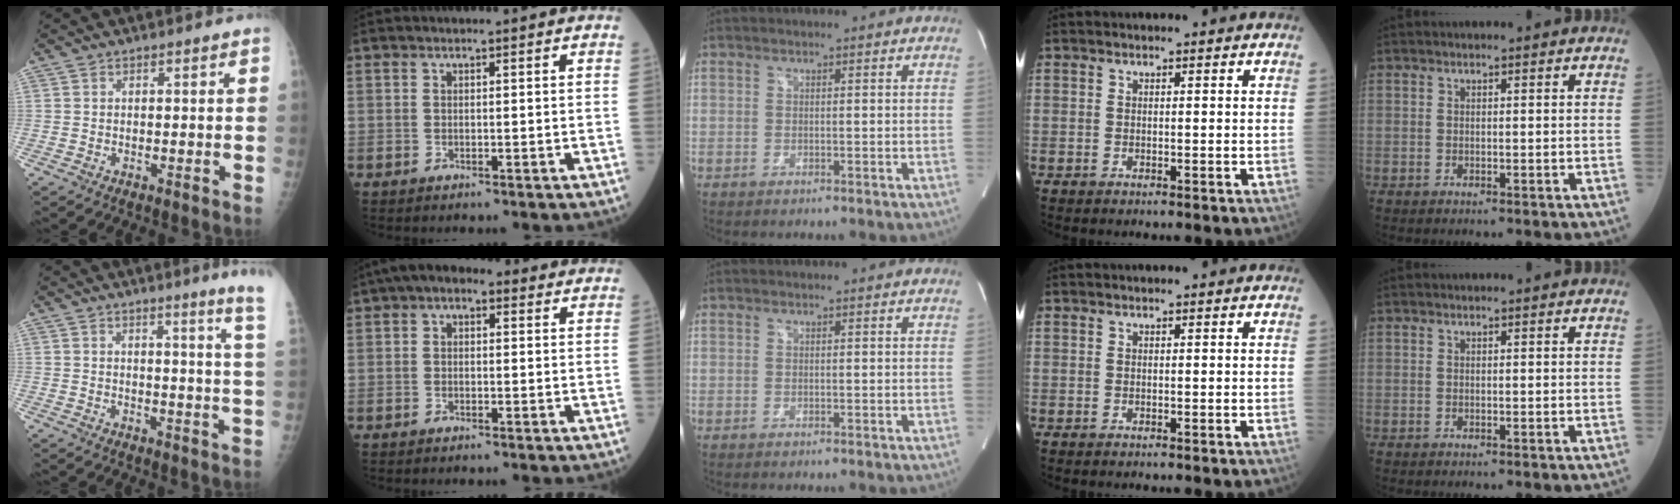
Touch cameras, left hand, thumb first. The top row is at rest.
{"thumb": {"total": 9.7, "force": [7.3, -1.7, 6.2], "torque": [-0.075, -0.068, 0.065]}, "index": {"total": 5.1, "force": [2.5, 2.8, 3.4], "torque": [-0.054, 0.035, 0.030]}}